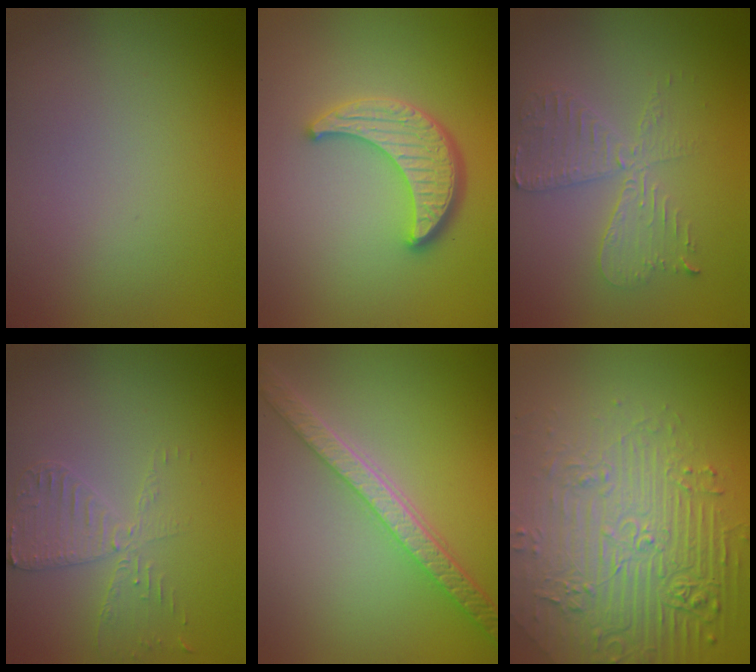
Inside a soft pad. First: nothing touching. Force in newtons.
{"total": 4.5, "press": 3.8, "slide": 2.5}
{"total": 4.1, "press": 3.5, "slide": 2.1}
{"total": 3.1, "press": 2.8, "slide": 1.3}
{"total": 5.0, "press": 4.2, "slide": 2.6}
{"total": 8.5, "press": 5.9, "slide": 6.1}